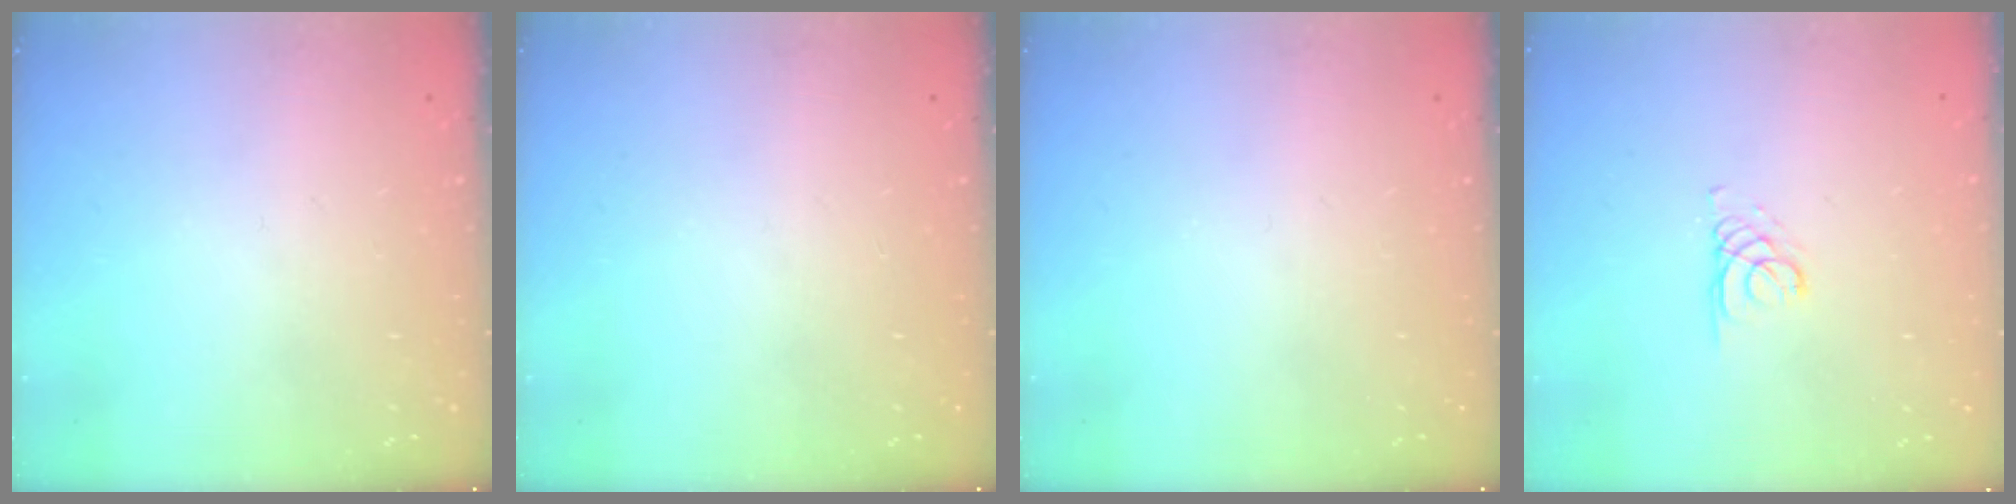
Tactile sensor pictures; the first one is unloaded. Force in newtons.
{"total": 0.0}
{"total": 0.0}
{"total": 2.1, "press": 2.1, "slide": 0.2}